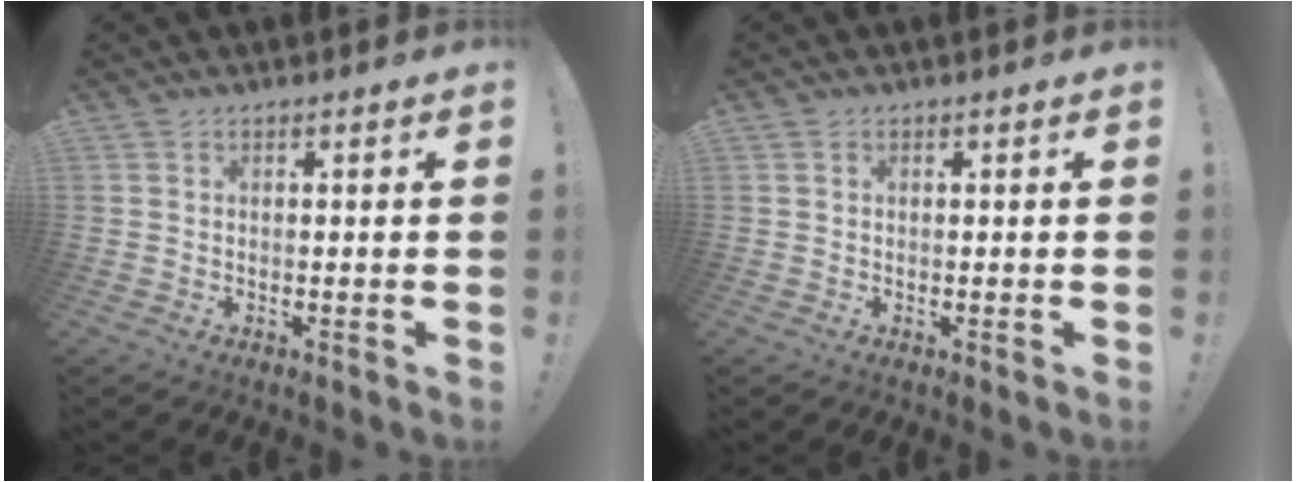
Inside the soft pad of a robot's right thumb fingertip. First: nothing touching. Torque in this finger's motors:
{"motor_torque": [0.07, -0.19, 0.19, -0.04, 0.07]}